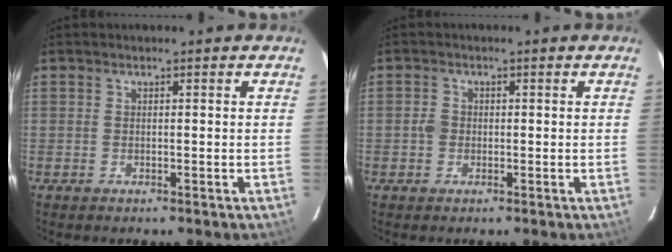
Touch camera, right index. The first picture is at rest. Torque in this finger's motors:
{"motor_torque": [0.45, -0.02, 0.26, 0.05]}